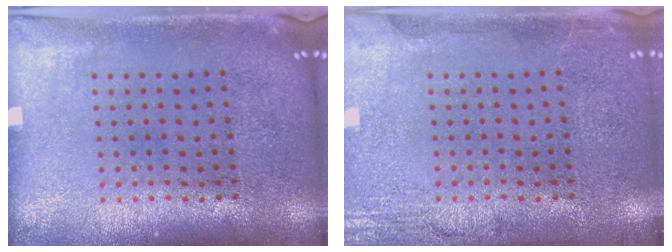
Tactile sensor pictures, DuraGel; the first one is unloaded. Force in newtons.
{"total": 2.6, "press": 2.6, "slide": 0.3}